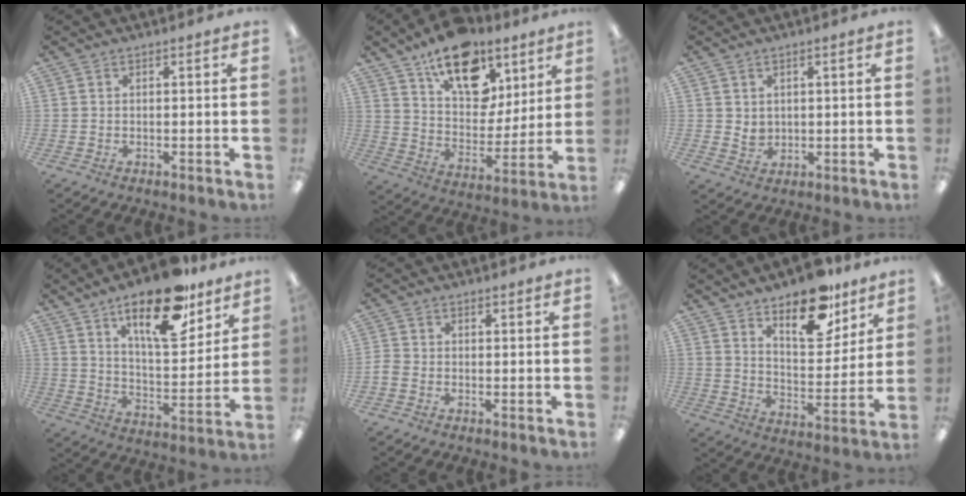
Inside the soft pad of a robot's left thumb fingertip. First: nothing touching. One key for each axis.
{"total": 19.4, "fx": 12.0, "fy": 11.4, "fz": 10.2, "tx": -0.155, "ty": -0.061, "tz": 0.212}
{"total": 2.4, "fx": 1.2, "fy": 2.0, "fz": 0.8, "tx": -0.010, "ty": -0.005, "tz": 0.022}
{"total": 20.1, "fx": 13.6, "fy": 7.7, "fz": 12.8, "tx": -0.196, "ty": -0.066, "tz": 0.221}
{"total": 1.4, "fx": -0.7, "fy": 1.1, "fz": 0.6, "tx": -0.010, "ty": 0.002, "tz": -0.012}
{"total": 16.4, "fx": 11.8, "fy": 7.3, "fz": 8.7, "tx": -0.116, "ty": -0.069, "tz": 0.201}